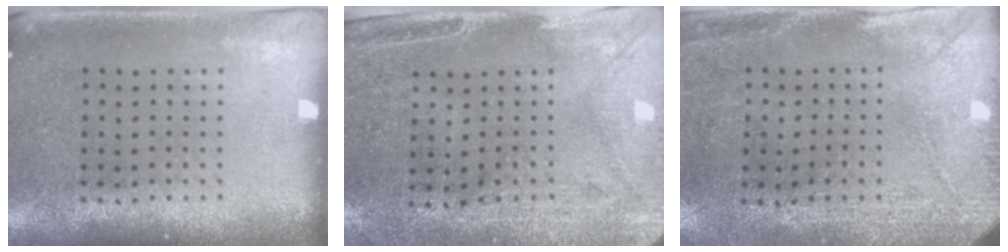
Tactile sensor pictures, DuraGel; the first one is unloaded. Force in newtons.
{"total": 3.0, "press": 2.5, "slide": 1.6}
{"total": 3.0, "press": 2.3, "slide": 1.9}